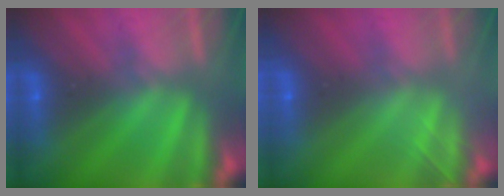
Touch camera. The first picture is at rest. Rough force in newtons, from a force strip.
{"total": 2.0}